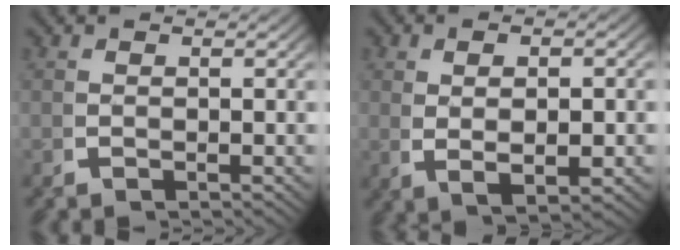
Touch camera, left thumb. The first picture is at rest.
{"total": 4.4, "force": [0.1, 2.0, 3.9], "torque": [-0.075, -0.011, 0.015]}